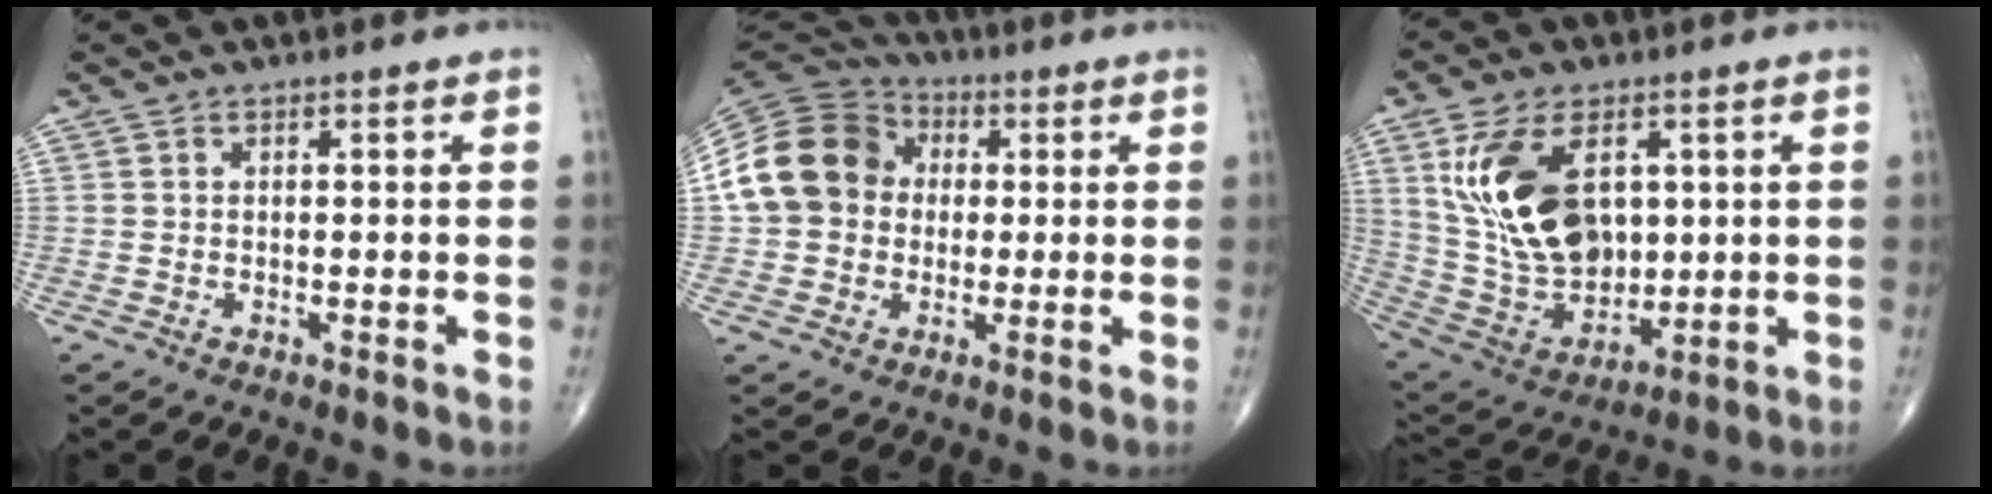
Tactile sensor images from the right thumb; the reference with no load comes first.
{"total": 15.6, "force": [1.3, 13.1, 8.3], "torque": [-0.151, 0.036, 0.018]}
{"total": 19.2, "force": [4.8, 11.8, 14.4], "torque": [-0.252, -0.019, 0.107]}